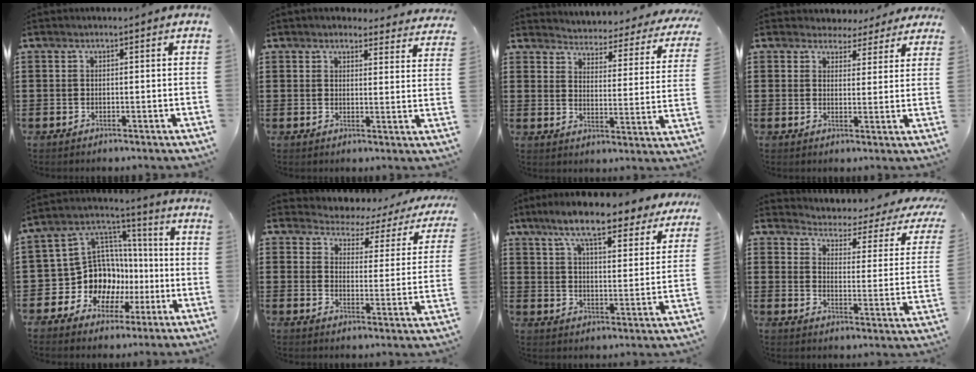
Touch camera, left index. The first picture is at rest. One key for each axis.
{"total": 3.5, "fx": 3.4, "fy": 0.8, "fz": 0.7, "tx": -0.017, "ty": -0.014, "tz": 0.060}
{"total": 3.4, "fx": 3.4, "fy": -0.1, "fz": -0.1, "tx": -0.024, "ty": -0.039, "tz": 0.051}
{"total": 3.7, "fx": 3.4, "fy": 1.4, "fz": 0.3, "tx": -0.023, "ty": -0.008, "tz": 0.062}
{"total": 12.6, "fx": -3.2, "fy": 11.3, "fz": 4.6, "tx": -0.140, "ty": -0.002, "tz": -0.048}
{"total": 2.6, "fx": 2.4, "fy": 0.9, "fz": 0.2, "tx": -0.024, "ty": -0.024, "tz": 0.031}
{"total": 10.3, "fx": 8.4, "fy": 1.6, "fz": 5.8, "tx": -0.132, "ty": -0.026, "tz": 0.147}
{"total": 2.2, "fx": 1.8, "fy": 0.7, "fz": 1.2, "tx": -0.040, "ty": -0.023, "tz": 0.018}